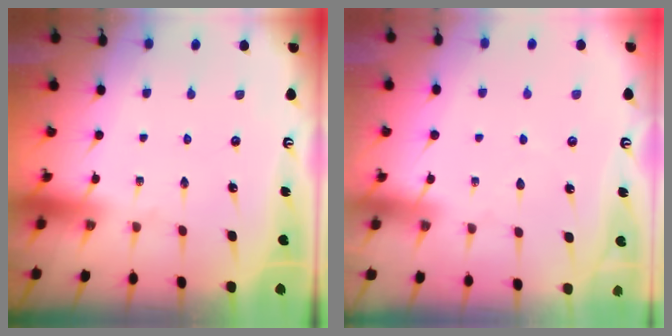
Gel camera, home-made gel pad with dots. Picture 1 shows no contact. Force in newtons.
{"total": 3.0, "press": 2.9, "slide": 0.4}